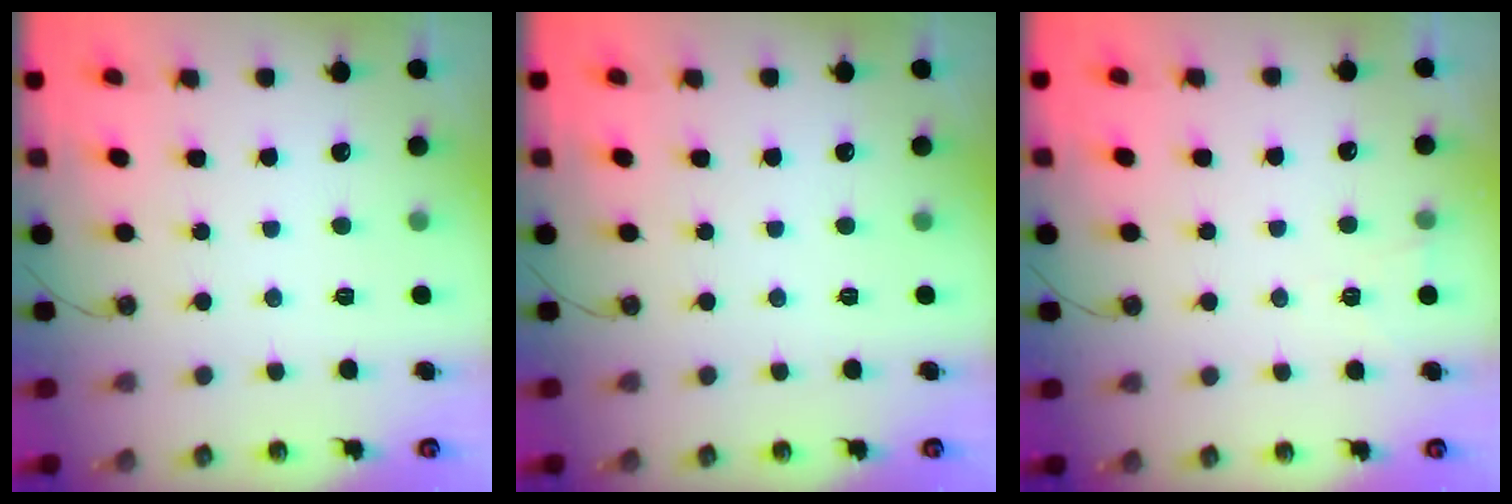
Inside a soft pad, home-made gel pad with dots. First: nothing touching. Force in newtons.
{"total": 0.0}
{"total": 4.5, "press": 1.8, "slide": 4.1}